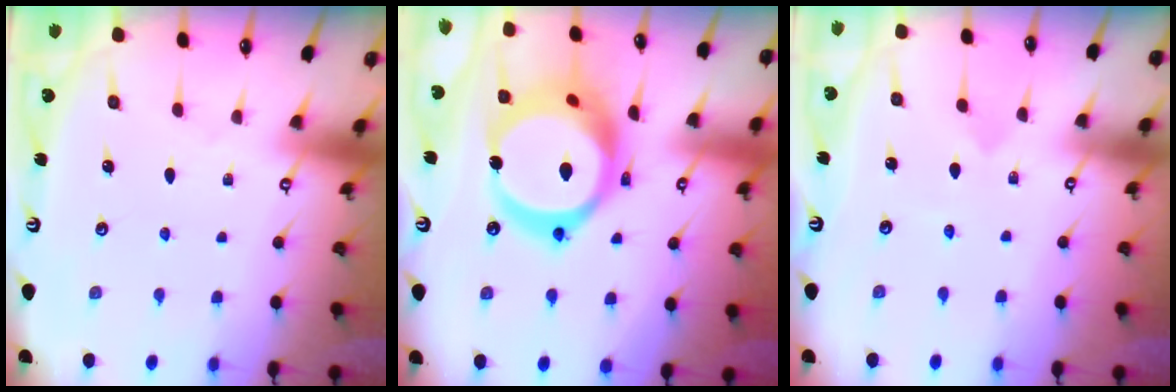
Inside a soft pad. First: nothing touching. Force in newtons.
{"total": 23.1, "press": 22.9, "slide": 2.6}
{"total": 2.5, "press": 2.5, "slide": 0.1}